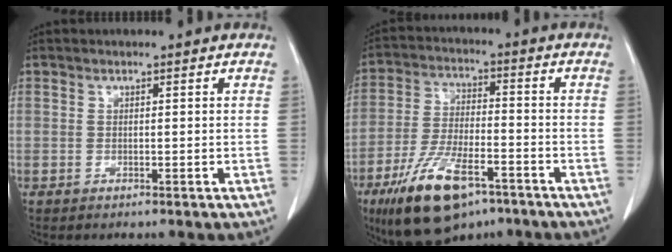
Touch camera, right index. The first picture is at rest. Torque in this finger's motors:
{"motor_torque": [1.38, -0.76, 0.68, 0.21]}